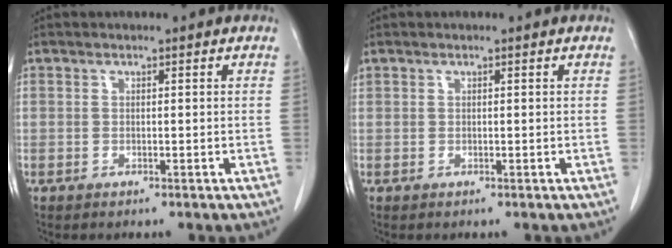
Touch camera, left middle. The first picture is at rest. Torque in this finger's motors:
{"motor_torque": [0.24, -0.20, 0.10, 0.02]}